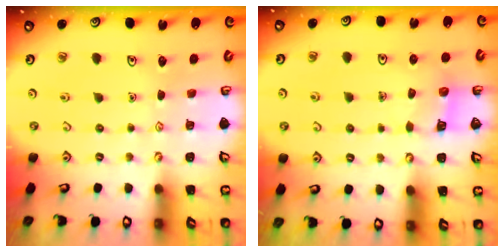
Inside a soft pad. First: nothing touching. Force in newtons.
{"total": 3.9, "press": 3.9, "slide": 0.3}